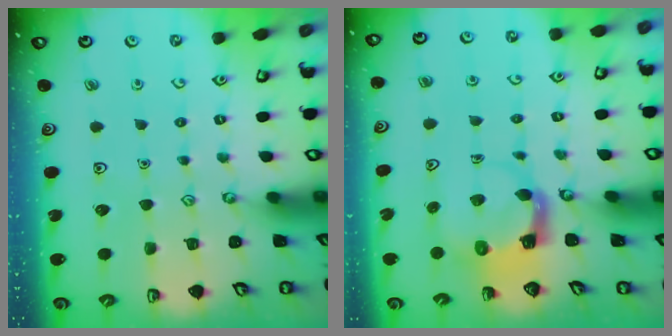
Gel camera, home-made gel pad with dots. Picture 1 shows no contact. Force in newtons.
{"total": 3.9, "press": 3.8, "slide": 0.7}